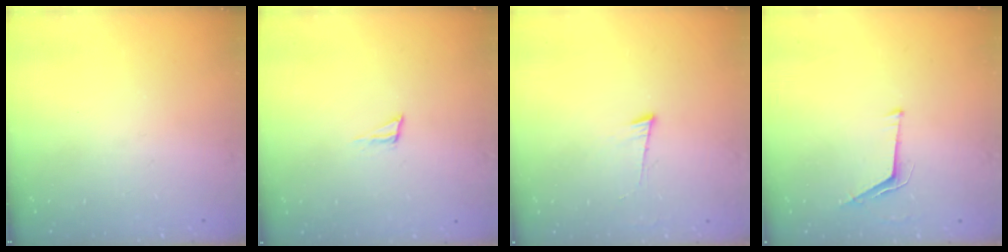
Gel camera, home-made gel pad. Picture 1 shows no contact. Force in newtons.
{"total": 2.9, "press": 2.9, "slide": 0.2}
{"total": 3.9, "press": 3.9, "slide": 0.6}
{"total": 4.6, "press": 4.5, "slide": 0.3}